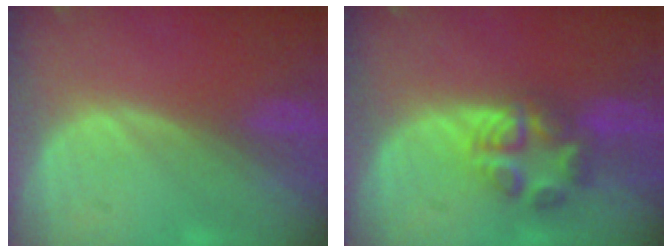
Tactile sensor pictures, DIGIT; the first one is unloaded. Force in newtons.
{"total": 5.8, "press": 5.8, "slide": 0.5}